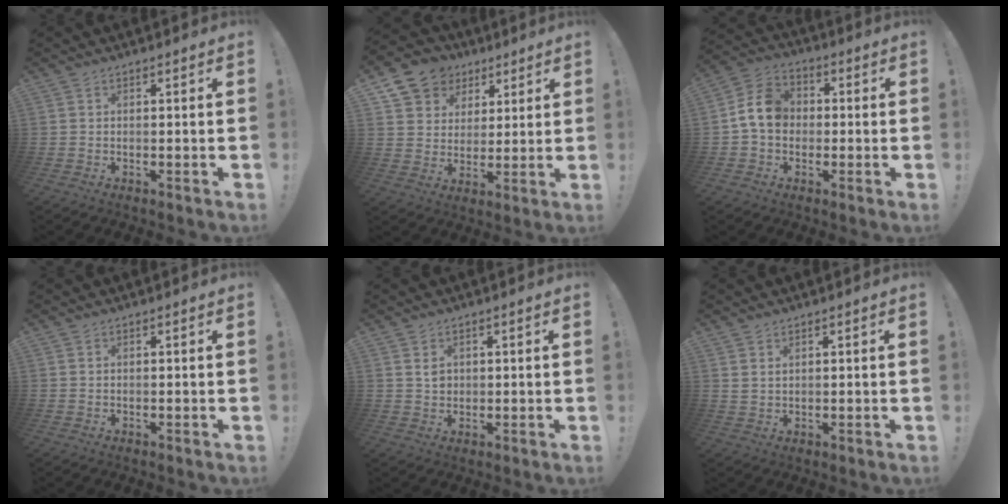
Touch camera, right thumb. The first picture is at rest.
{"total": 11.2, "force": [6.2, 8.9, 2.9], "torque": [-0.042, -0.039, 0.124]}
{"total": 10.5, "force": [0.4, 8.5, 6.2], "torque": [-0.101, 0.018, 0.015]}
{"total": 0.0}
{"total": 2.4, "force": [0.9, 1.9, 1.1], "torque": [-0.004, -0.005, 0.013]}
{"total": 1.8, "force": [1.3, 0.9, 0.8], "torque": [-0.012, -0.006, 0.024]}